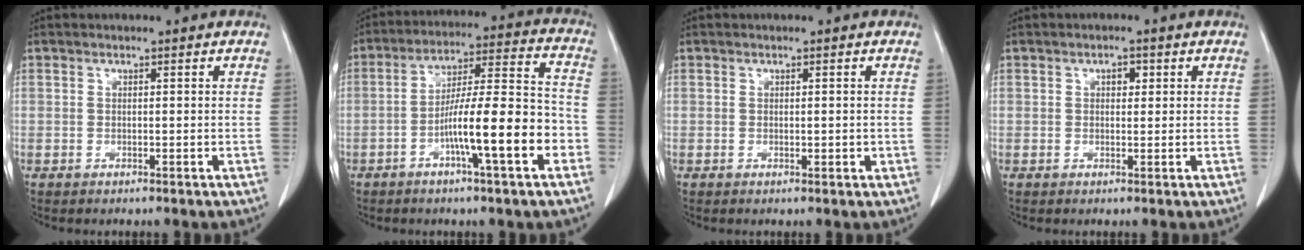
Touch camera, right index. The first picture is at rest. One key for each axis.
{"total": 13.7, "fx": -5.0, "fy": 1.0, "fz": 12.8, "tx": -0.208, "ty": 0.015, "tz": -0.080}
{"total": 1.0, "fx": 0.0, "fy": 0.4, "fz": 1.0, "tx": -0.010, "ty": 0.000, "tz": 0.002}
{"total": 1.7, "fx": 0.6, "fy": 1.0, "fz": 1.2, "tx": -0.017, "ty": 0.003, "tz": 0.008}